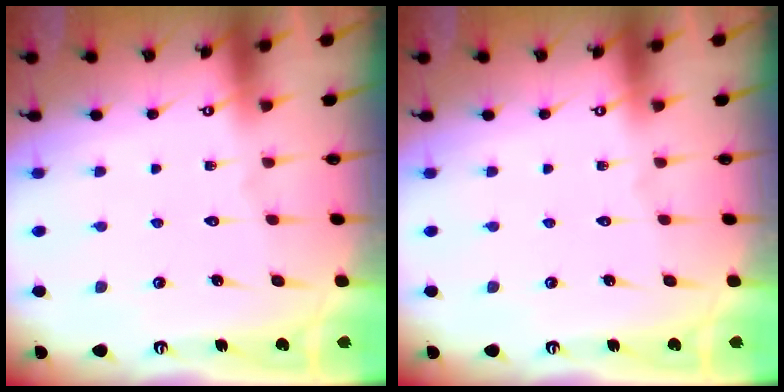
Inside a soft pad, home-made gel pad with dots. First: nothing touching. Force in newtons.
{"total": 0.0}